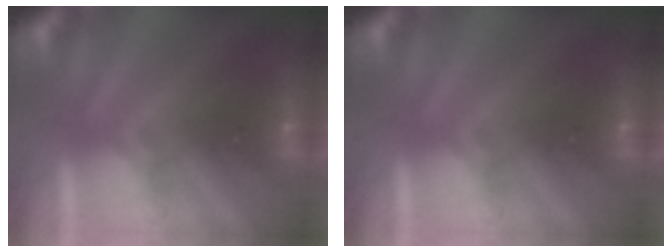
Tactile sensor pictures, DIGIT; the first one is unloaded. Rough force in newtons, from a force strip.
{"total": 0.0}